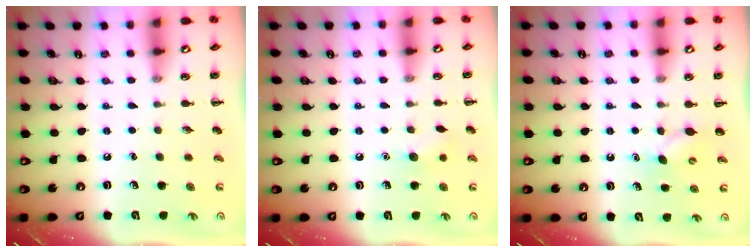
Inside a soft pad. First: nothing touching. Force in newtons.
{"total": 6.7, "press": 6.4, "slide": 1.8}
{"total": 4.3, "press": 4.3, "slide": 0.8}